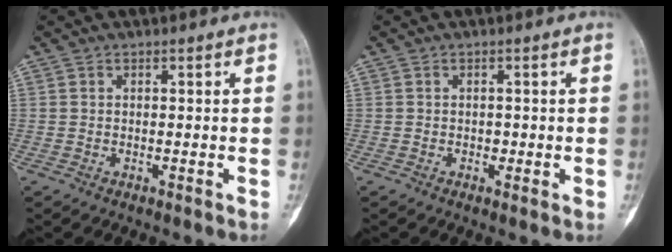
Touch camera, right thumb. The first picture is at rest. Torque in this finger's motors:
{"motor_torque": [0.70, 0.12, 0.23, -0.06, -0.03]}